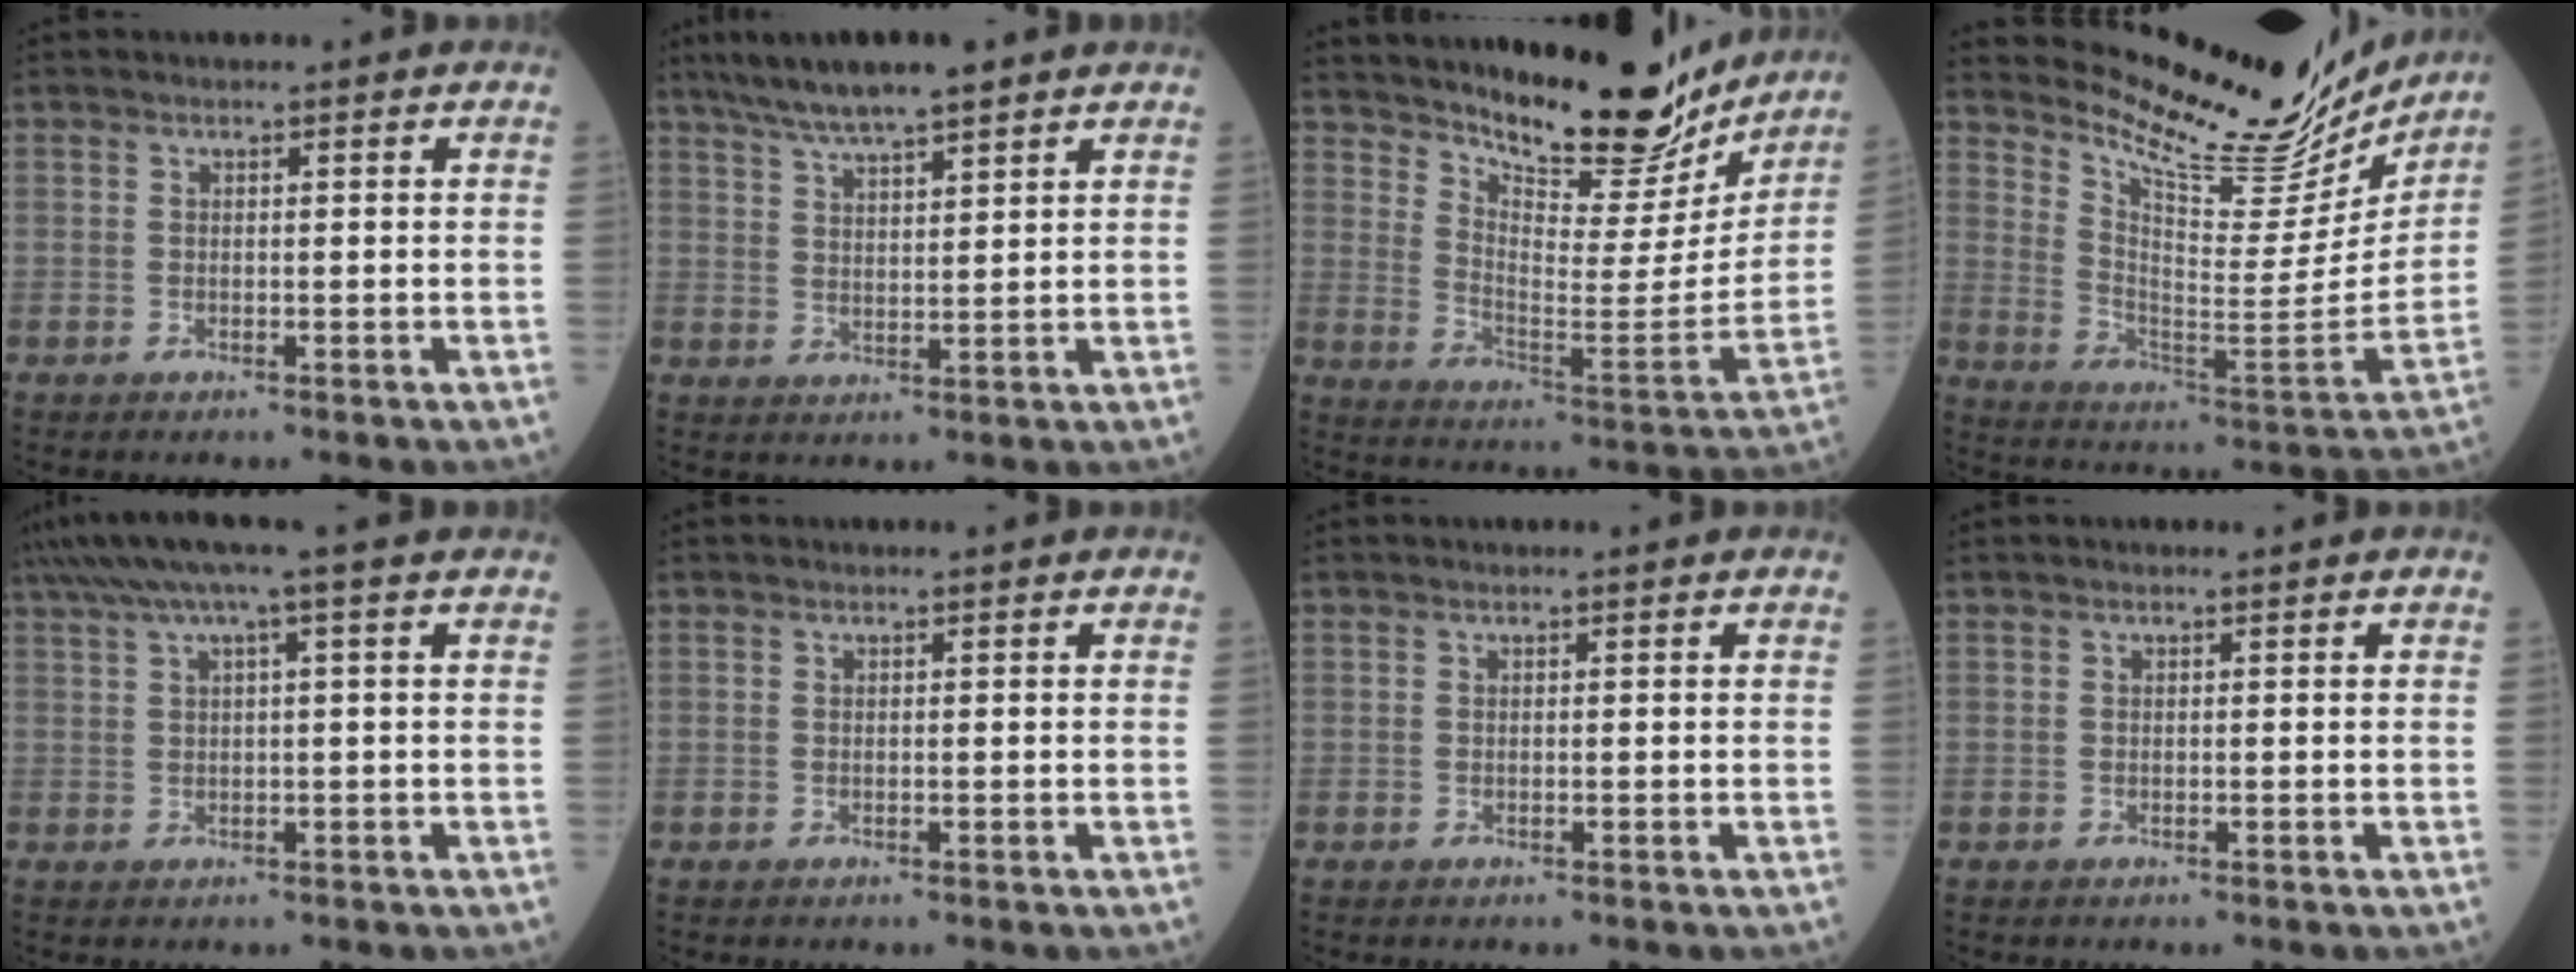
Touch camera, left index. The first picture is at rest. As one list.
[{"total": 8.4, "force": [6.7, 0.9, 5.0], "torque": [-0.089, 0.023, 0.117]}, {"total": 18.7, "force": [16.8, 4.3, 6.9], "torque": [-0.104, -0.044, 0.240]}, {"total": 21.1, "force": [19.5, 4.0, 6.9], "torque": [-0.116, -0.067, 0.277]}, {"total": 6.2, "force": [3.8, -0.7, 4.9], "torque": [-0.086, 0.035, 0.066]}, {"total": 0.0}, {"total": 0.0}, {"total": 0.0}]